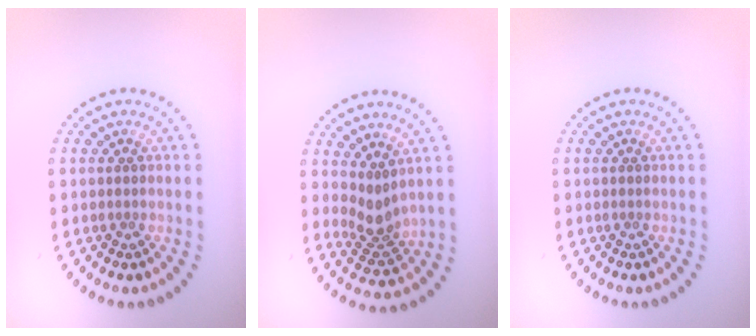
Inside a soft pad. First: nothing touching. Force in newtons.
{"total": 2.5, "press": 1.9, "slide": 1.7}
{"total": 0.0}